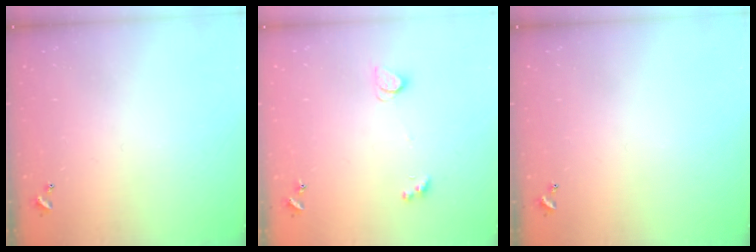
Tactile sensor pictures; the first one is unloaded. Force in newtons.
{"total": 2.6, "press": 2.6, "slide": 0.5}
{"total": 0.0}